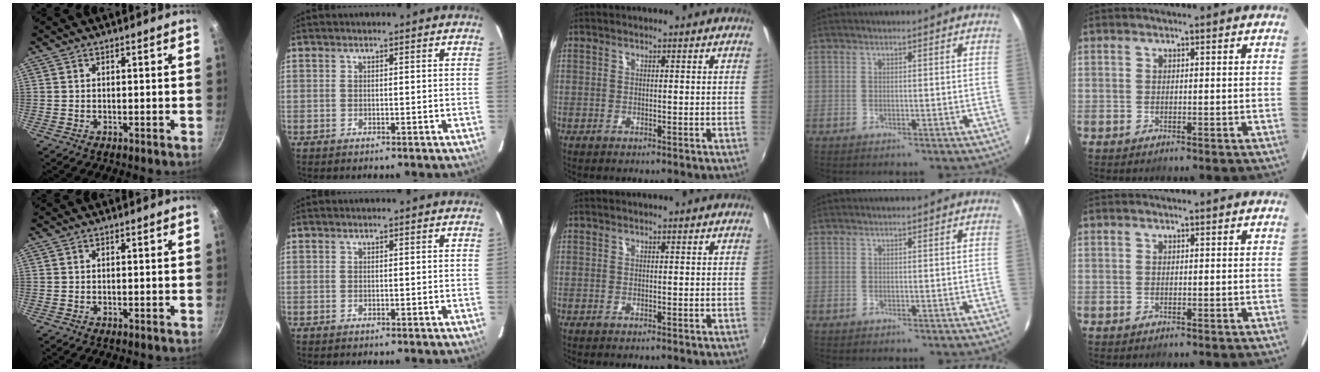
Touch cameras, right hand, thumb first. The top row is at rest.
{}